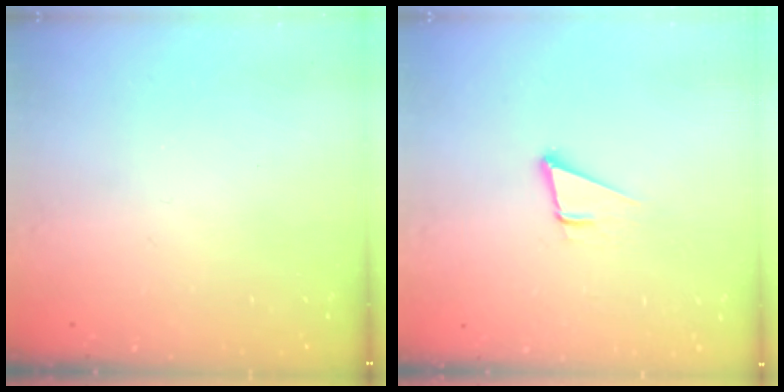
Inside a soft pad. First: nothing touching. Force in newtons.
{"total": 3.7, "press": 2.9, "slide": 2.2}